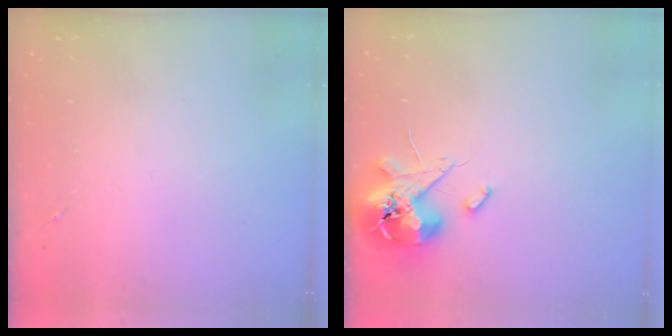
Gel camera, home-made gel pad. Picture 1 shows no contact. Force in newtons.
{"total": 13.0, "press": 12.8, "slide": 2.1}